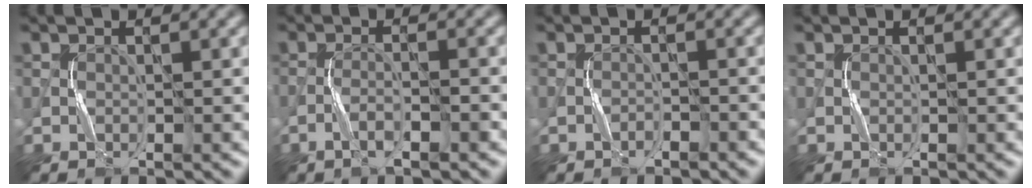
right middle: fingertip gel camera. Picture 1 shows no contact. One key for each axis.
{"total": 2.4, "fx": -1.6, "fy": 0.0, "fz": 1.9, "tx": -0.041, "ty": 0.006, "tz": -0.029}
{"total": 0.7, "fx": -0.7, "fy": 0.1, "fz": 0.2, "tx": -0.004, "ty": 0.003, "tz": -0.010}
{"total": 0.0}